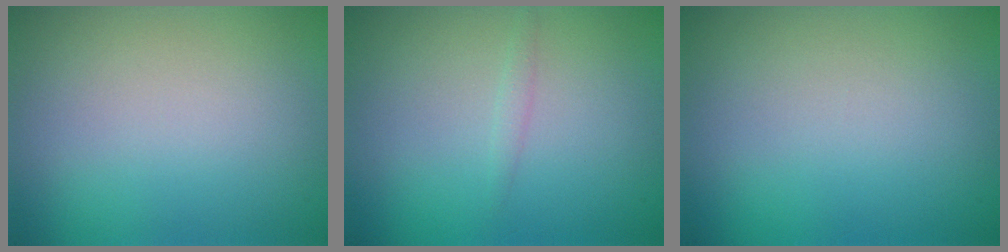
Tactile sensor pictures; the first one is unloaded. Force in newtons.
{"total": 0.6, "press": 0.6, "slide": 0.0}
{"total": 0.0}